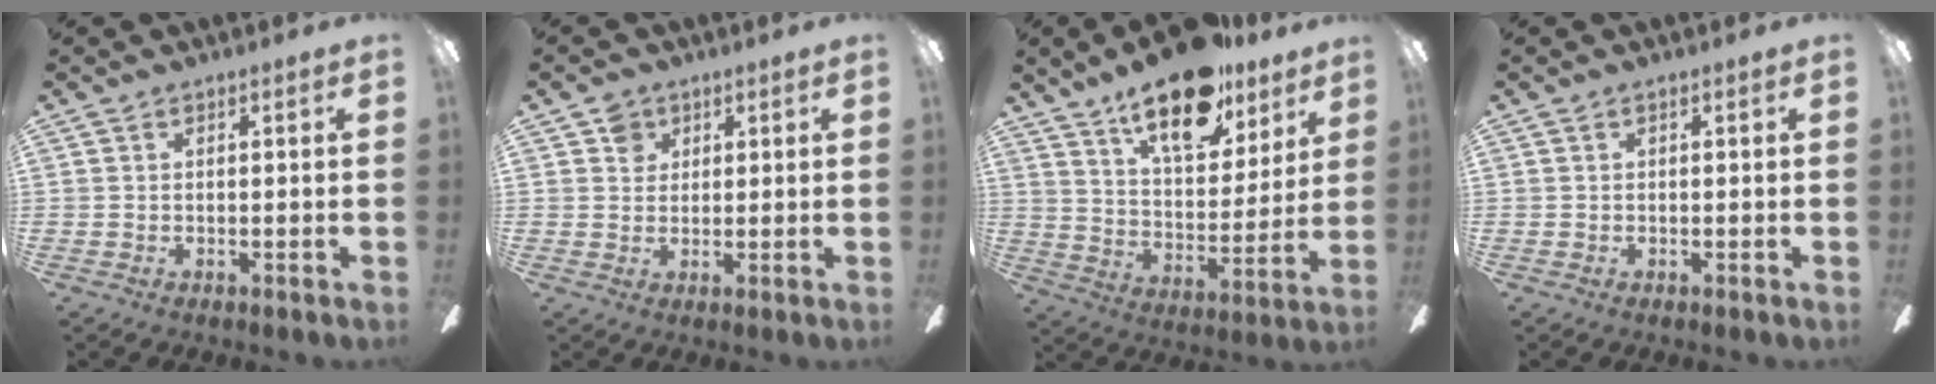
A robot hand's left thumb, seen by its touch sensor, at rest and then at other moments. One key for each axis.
{"total": 3.8, "fx": 2.1, "fy": 3.0, "fz": 0.9, "tx": -0.010, "ty": 0.002, "tz": 0.036}
{"total": 19.1, "fx": 13.9, "fy": 7.9, "fz": 10.3, "tx": -0.167, "ty": -0.078, "tz": 0.239}
{"total": 0.0}